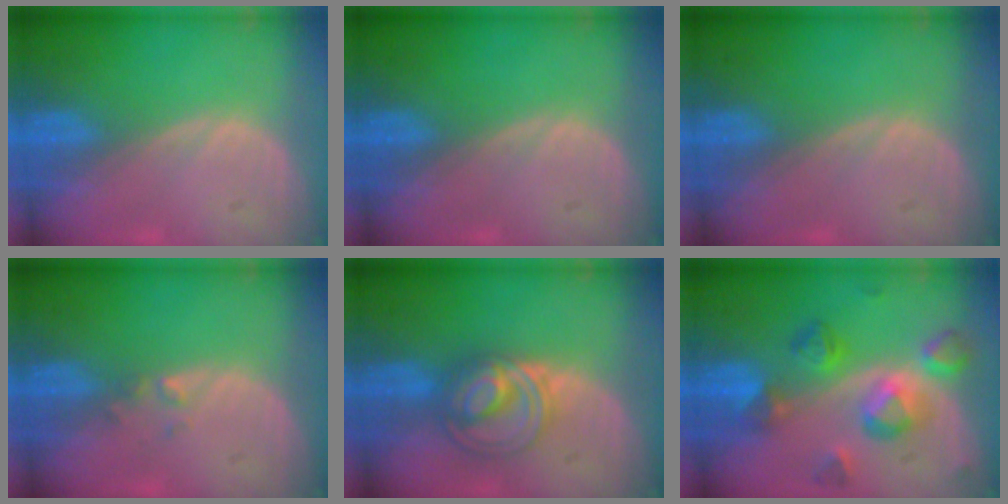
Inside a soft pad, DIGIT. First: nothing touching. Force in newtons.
{"total": 0.0}
{"total": 0.0}
{"total": 1.3, "press": 1.0, "slide": 0.8}
{"total": 6.2, "press": 6.2, "slide": 0.2}
{"total": 8.2, "press": 8.2, "slide": 0.3}